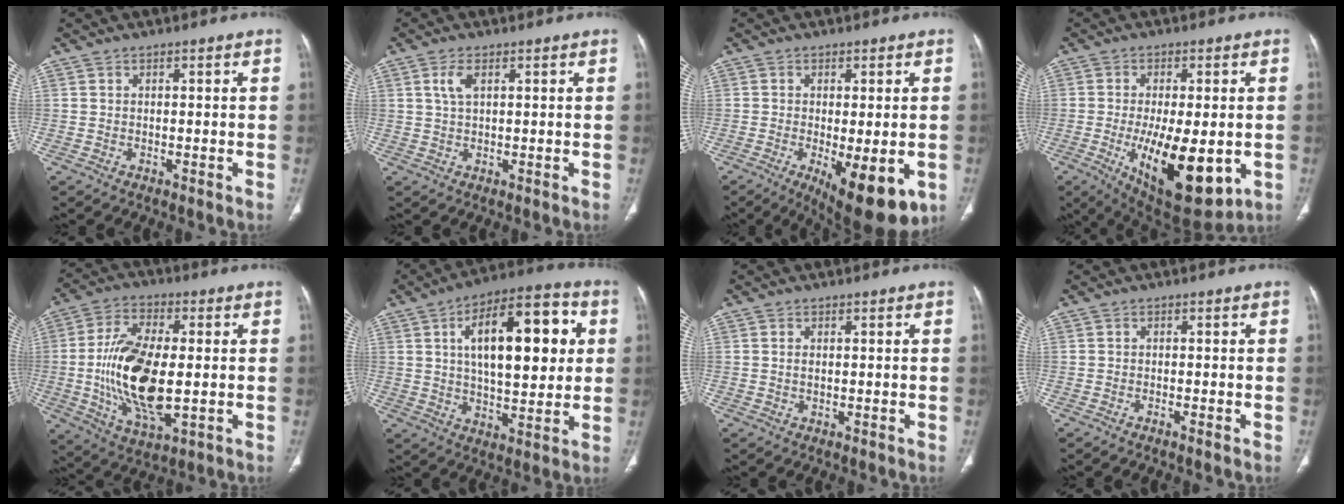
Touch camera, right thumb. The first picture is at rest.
{"total": 3.0, "force": [1.2, 1.3, 2.4], "torque": [-0.055, 0.005, 0.029]}
{"total": 12.2, "force": [-4.1, 4.3, 10.7], "torque": [-0.146, -0.021, -0.048]}
{"total": 17.6, "force": [-4.1, 7.1, 15.6], "torque": [-0.243, -0.020, -0.041]}
{"total": 17.9, "force": [-1.1, 8.2, 15.8], "torque": [-0.307, -0.007, -0.014]}
{"total": 20.8, "force": [4.9, 9.2, 18.0], "torque": [-0.241, 0.009, 0.070]}
{"total": 1.1, "force": [0.1, 0.6, 0.9], "torque": [-0.020, 0.001, 0.005]}
{"total": 0.9, "force": [-0.6, 0.1, 0.6], "torque": [-0.014, 0.000, -0.010]}